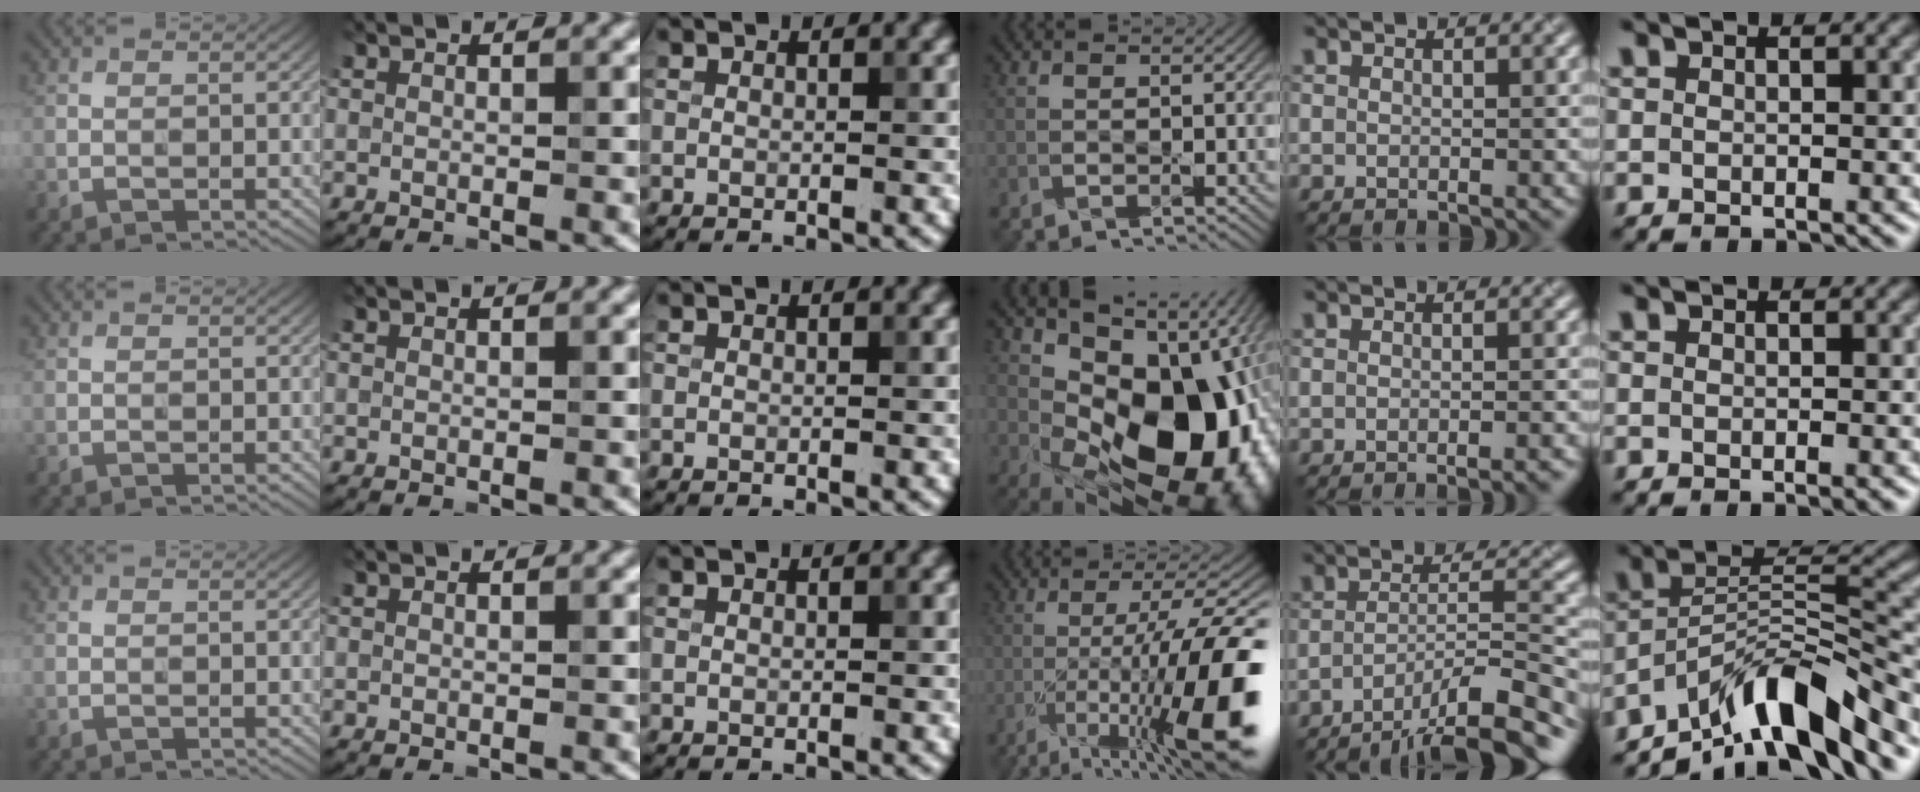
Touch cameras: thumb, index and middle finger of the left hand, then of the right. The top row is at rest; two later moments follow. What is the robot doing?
{"motion": "press", "object": "grip strengthener"}